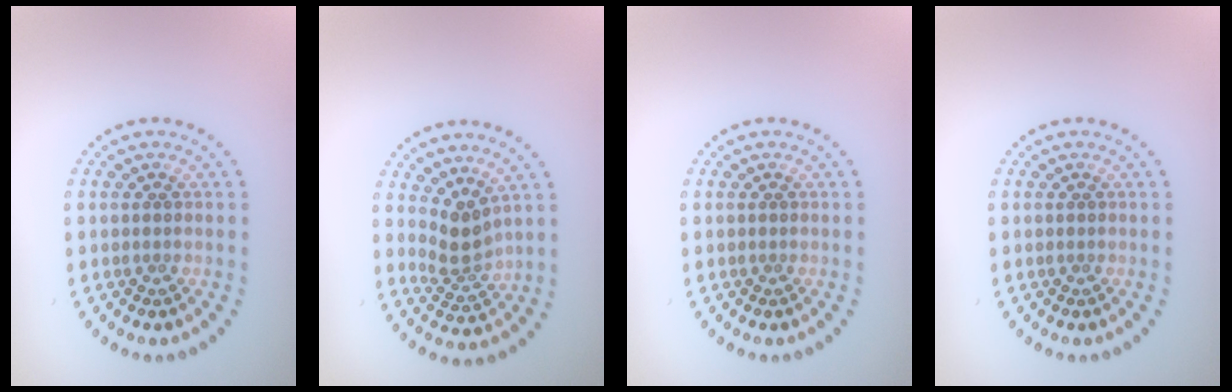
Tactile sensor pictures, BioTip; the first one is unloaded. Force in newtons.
{"total": 2.7, "press": 1.9, "slide": 1.9}
{"total": 0.0}
{"total": 0.0}